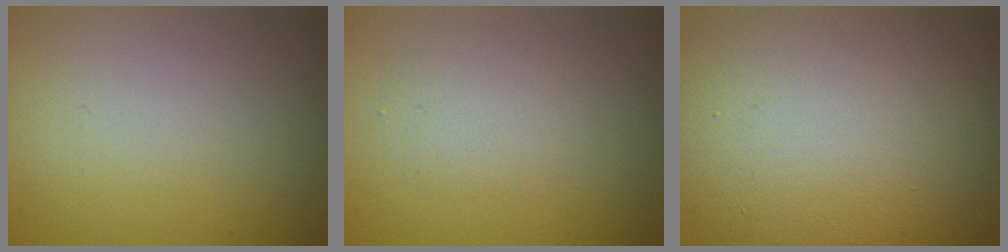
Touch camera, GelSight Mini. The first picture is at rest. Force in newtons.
{"total": 1.9, "press": 1.8, "slide": 0.2}
{"total": 16.5, "press": 16.4, "slide": 1.1}